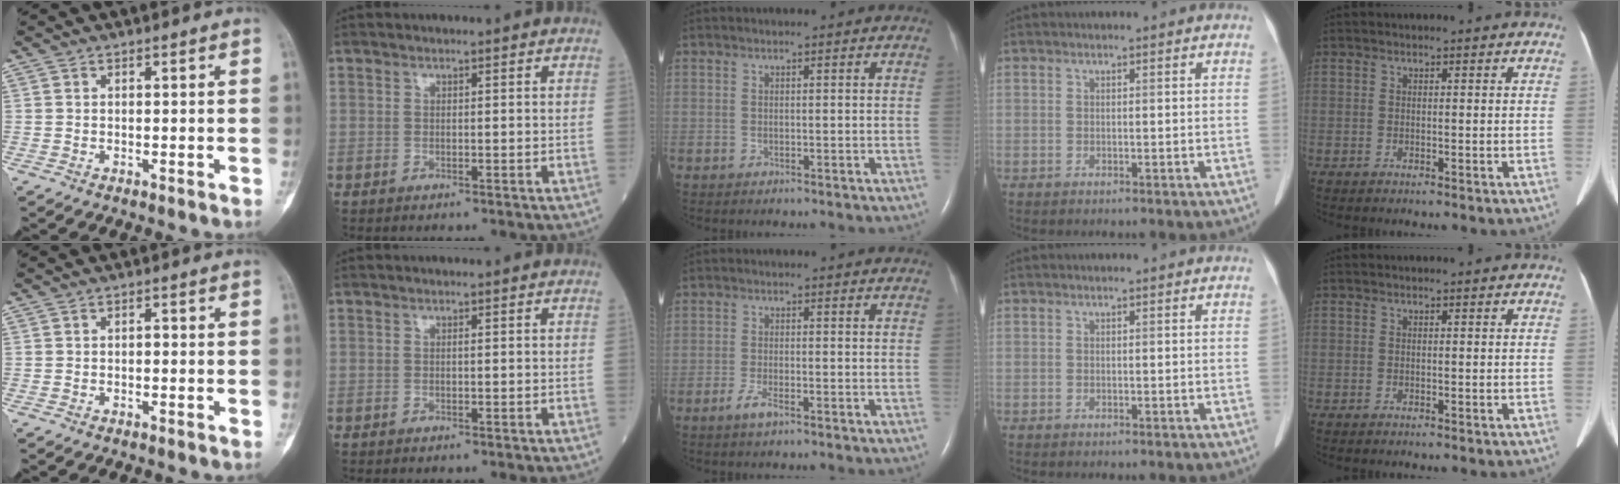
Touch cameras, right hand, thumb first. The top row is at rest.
{"thumb": {"total": 0.7, "force": [-0.1, 0.4, 0.5], "torque": [-0.002, 0.003, -0.006]}, "middle": {"total": 2.3, "force": [-1.5, 0.3, 1.7], "torque": [-0.039, -0.003, -0.031]}}